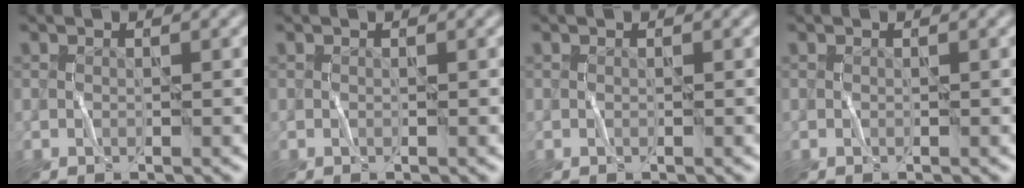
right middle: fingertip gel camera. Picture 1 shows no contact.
{"total": 0.0}
{"total": 0.0}
{"total": 0.0}